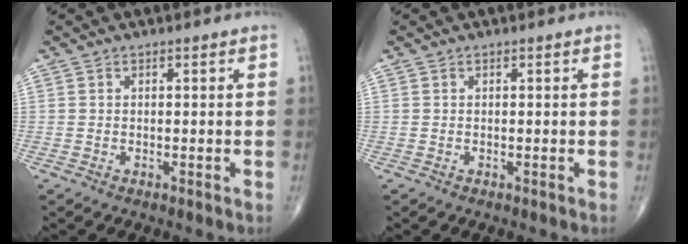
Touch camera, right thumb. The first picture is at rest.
{"total": 0.0}